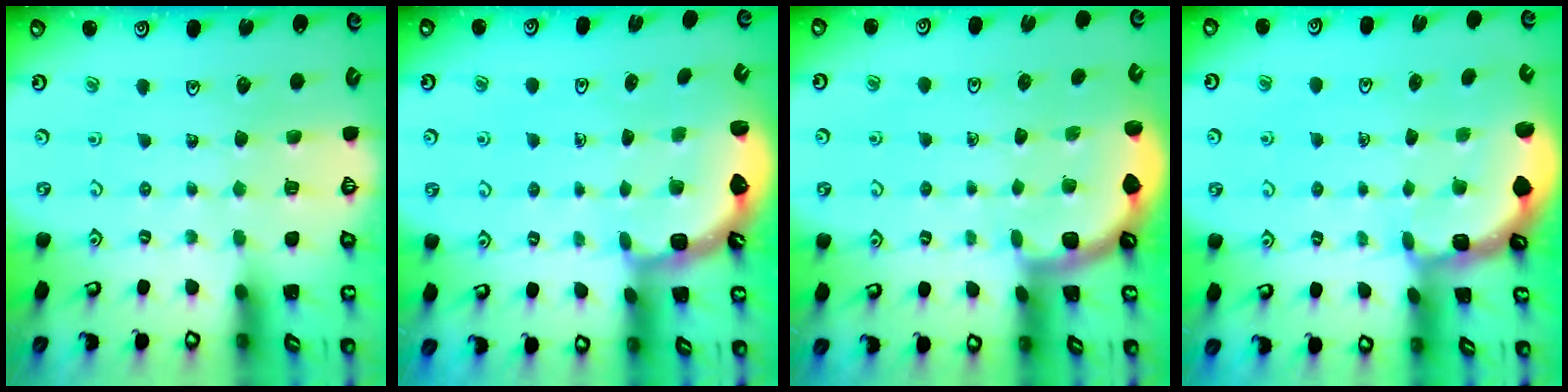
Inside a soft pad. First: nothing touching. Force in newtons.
{"total": 2.2, "press": 1.8, "slide": 1.3}
{"total": 1.9, "press": 1.9, "slide": 0.0}
{"total": 1.9, "press": 1.9, "slide": 0.2}